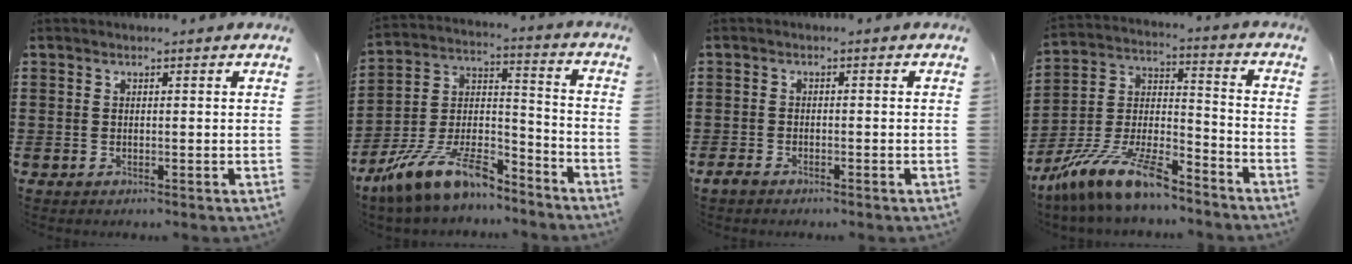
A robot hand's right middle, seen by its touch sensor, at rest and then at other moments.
{"total": 13.0, "force": [-10.2, 3.9, 7.0], "torque": [-0.144, 0.027, -0.197]}
{"total": 1.4, "force": [-1.2, 0.5, 0.6], "torque": [-0.022, -0.001, -0.026]}
{"total": 13.0, "force": [-10.8, 2.1, 6.9], "torque": [-0.141, 0.022, -0.209]}